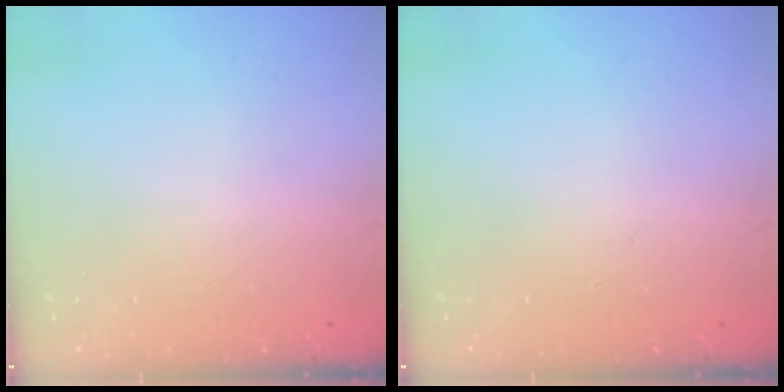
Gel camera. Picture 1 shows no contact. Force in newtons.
{"total": 0.0}